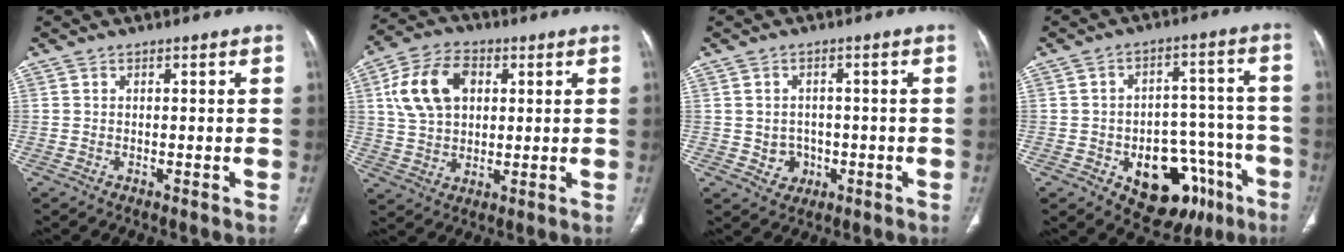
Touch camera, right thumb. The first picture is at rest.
{"total": 13.1, "force": [3.5, 8.9, 8.9], "torque": [-0.153, 0.009, 0.063]}
{"total": 4.2, "force": [-0.9, 3.8, 1.6], "torque": [-0.002, 0.006, -0.005]}
{"total": 17.4, "force": [-8.0, 10.7, 11.2], "torque": [-0.102, 0.059, -0.099]}